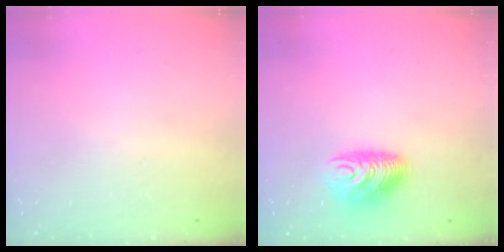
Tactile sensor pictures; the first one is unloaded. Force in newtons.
{"total": 9.3, "press": 9.3, "slide": 0.9}